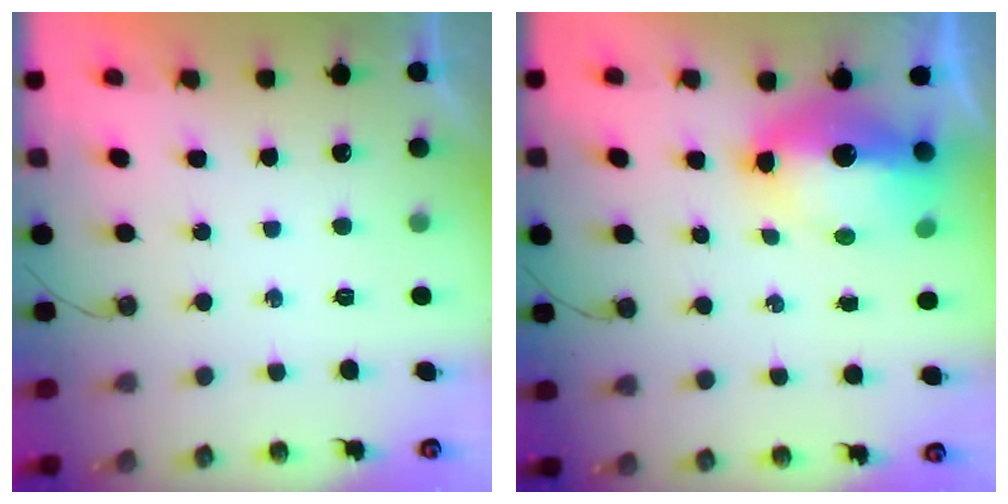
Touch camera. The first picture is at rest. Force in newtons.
{"total": 14.9, "press": 14.8, "slide": 1.8}